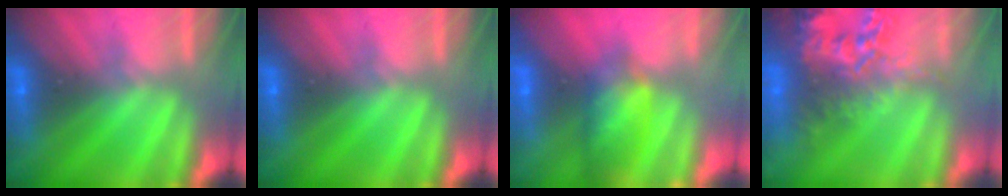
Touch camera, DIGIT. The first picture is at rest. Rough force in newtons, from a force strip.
{"total": 0.0}
{"total": 7.9}
{"total": 7.7}